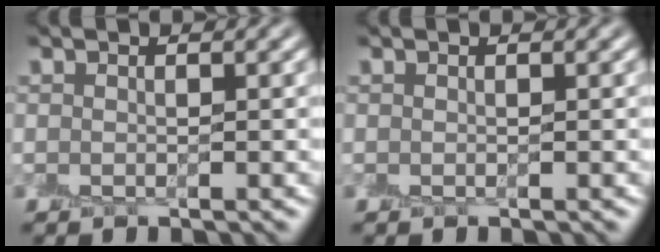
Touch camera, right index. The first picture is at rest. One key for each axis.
{"total": 0.0}